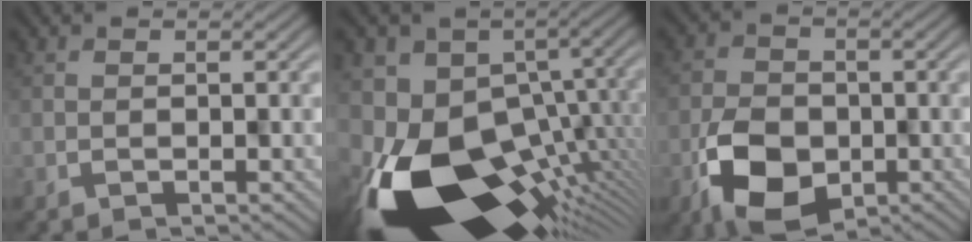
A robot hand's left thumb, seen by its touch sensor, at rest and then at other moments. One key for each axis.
{"total": 19.2, "fx": -7.8, "fy": 10.2, "fz": 14.3, "tx": -0.282, "ty": -0.041, "tz": -0.105}
{"total": 8.7, "fx": -3.7, "fy": 5.6, "fz": 5.5, "tx": -0.117, "ty": -0.015, "tz": -0.068}